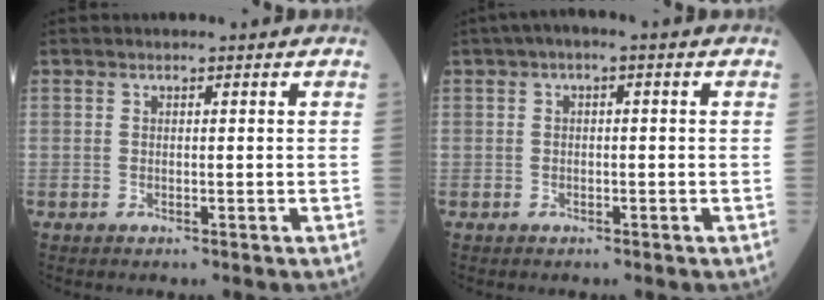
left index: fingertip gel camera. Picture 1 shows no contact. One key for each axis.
{"total": 1.9, "fx": 0.3, "fy": 0.4, "fz": 1.9, "tx": -0.023, "ty": 0.007, "tz": -0.001}